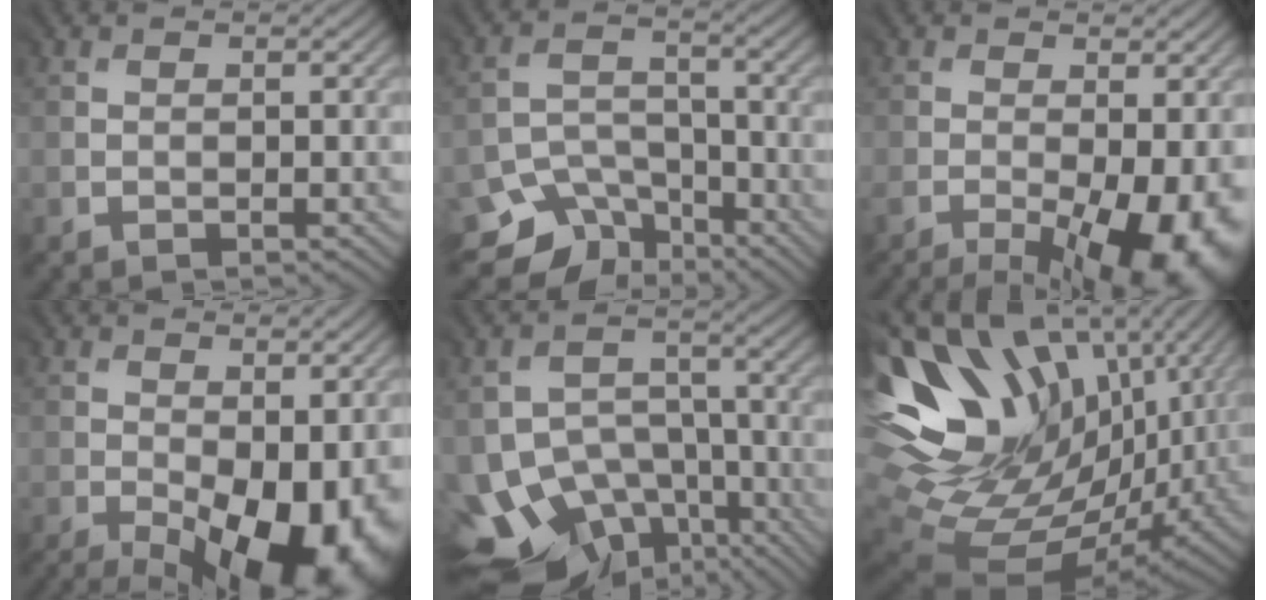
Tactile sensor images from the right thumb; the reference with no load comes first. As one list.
[{"total": 7.3, "force": [-5.8, 4.1, 1.6], "torque": [-0.023, -0.020, -0.107]}, {"total": 13.8, "force": [-5.1, 5.6, 11.5], "torque": [-0.177, -0.031, -0.056]}, {"total": 15.9, "force": [-5.5, 8.1, 12.5], "torque": [-0.183, -0.039, -0.051]}, {"total": 13.7, "force": [-8.7, 8.9, 5.7], "torque": [-0.129, -0.044, -0.111]}, {"total": 18.6, "force": [4.4, 12.6, 12.9], "torque": [-0.258, -0.011, 0.117]}]